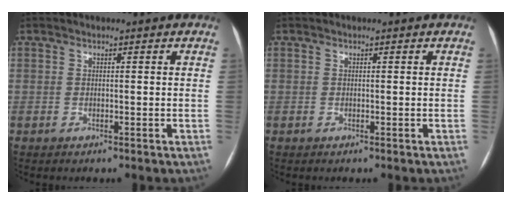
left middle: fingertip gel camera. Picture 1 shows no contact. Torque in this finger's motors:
{"motor_torque": [0.03, 0.03, 0.00, -0.05]}